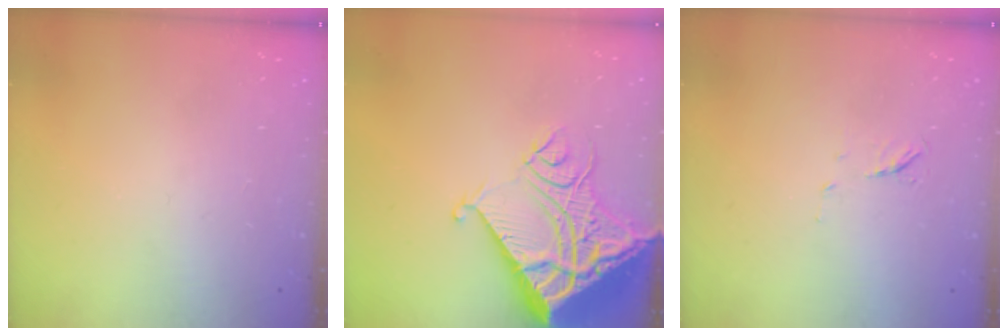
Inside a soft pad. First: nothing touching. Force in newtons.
{"total": 19.5, "press": 19.4, "slide": 2.7}
{"total": 4.9, "press": 4.8, "slide": 1.3}